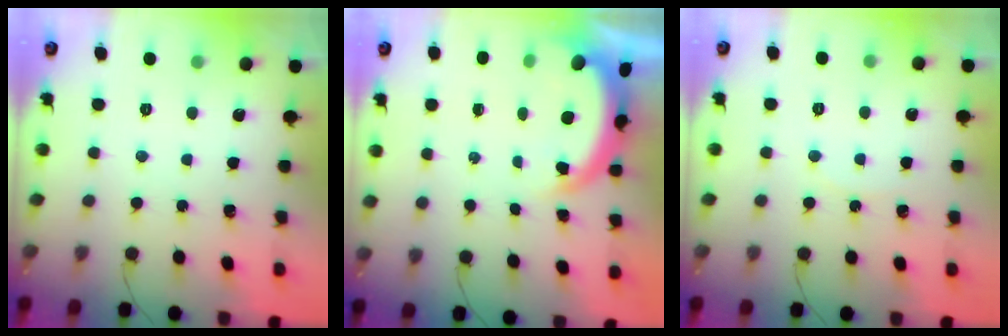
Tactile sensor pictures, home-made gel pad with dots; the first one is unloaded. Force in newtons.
{"total": 4.0, "press": 3.9, "slide": 0.6}
{"total": 4.4, "press": 3.7, "slide": 2.5}